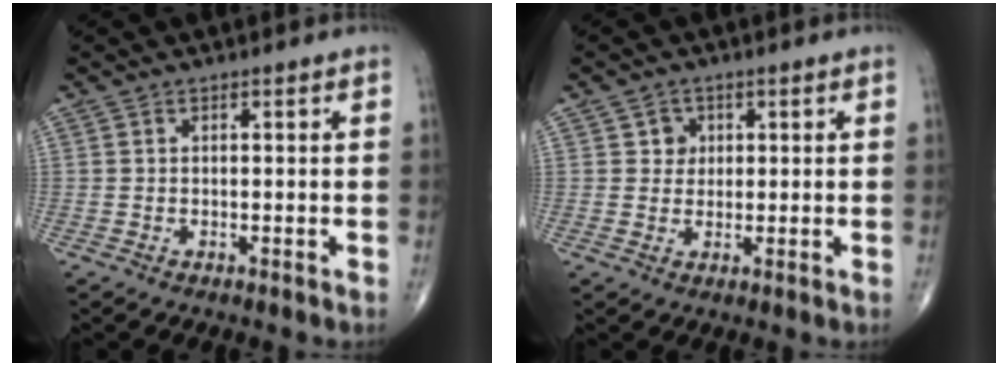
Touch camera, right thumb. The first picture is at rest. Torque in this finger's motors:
{"motor_torque": [-0.73, 0.09, -0.07, -0.19, 0.01]}